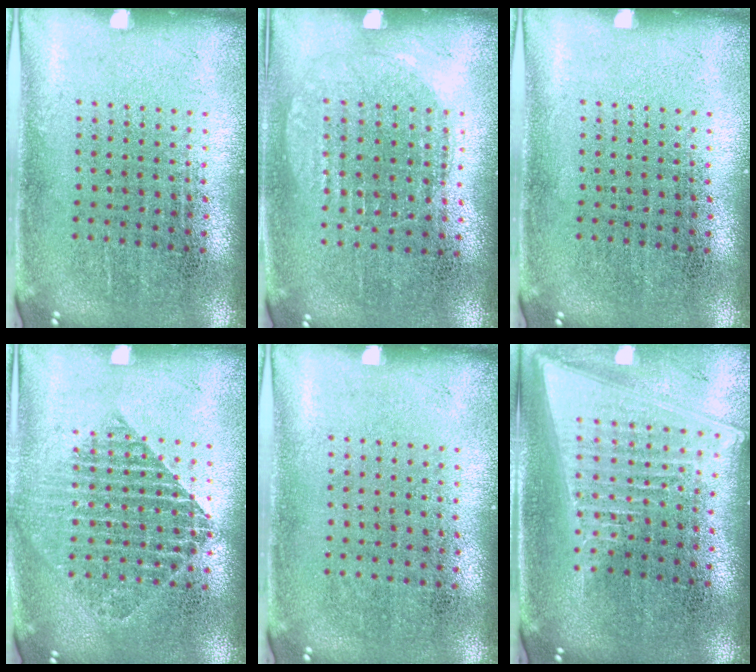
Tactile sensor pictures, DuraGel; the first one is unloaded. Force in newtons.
{"total": 1.0, "press": 0.9, "slide": 0.4}
{"total": 0.0}
{"total": 1.6, "press": 1.4, "slide": 0.7}
{"total": 0.0}
{"total": 2.1, "press": 1.8, "slide": 1.1}